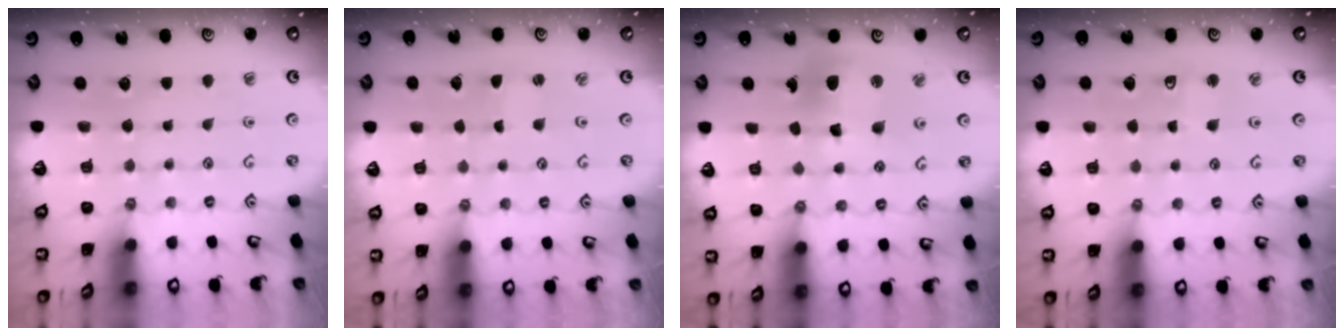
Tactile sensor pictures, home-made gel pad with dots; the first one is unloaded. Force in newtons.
{"total": 0.0}
{"total": 11.1, "press": 11.0, "slide": 1.4}
{"total": 3.5, "press": 3.4, "slide": 0.6}